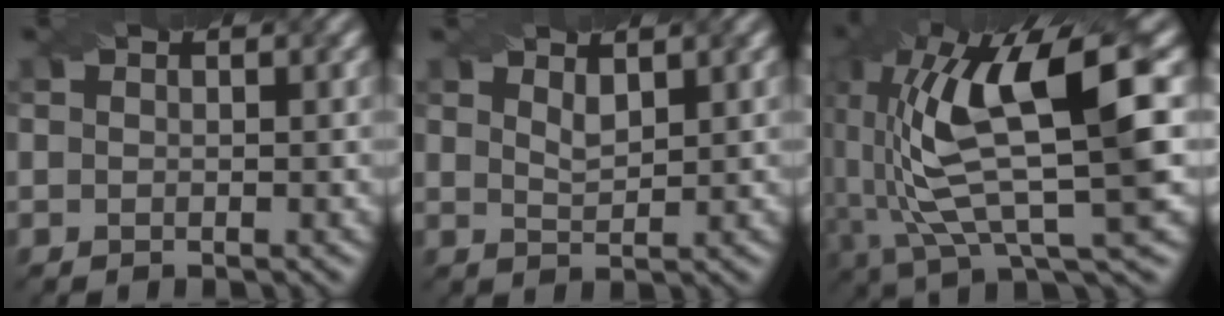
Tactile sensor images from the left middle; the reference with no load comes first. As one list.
[{"total": 1.5, "force": [1.1, 0.5, 0.9], "torque": [-0.020, -0.004, 0.023]}, {"total": 12.2, "force": [1.8, 3.7, 11.5], "torque": [-0.221, 0.005, 0.040]}]